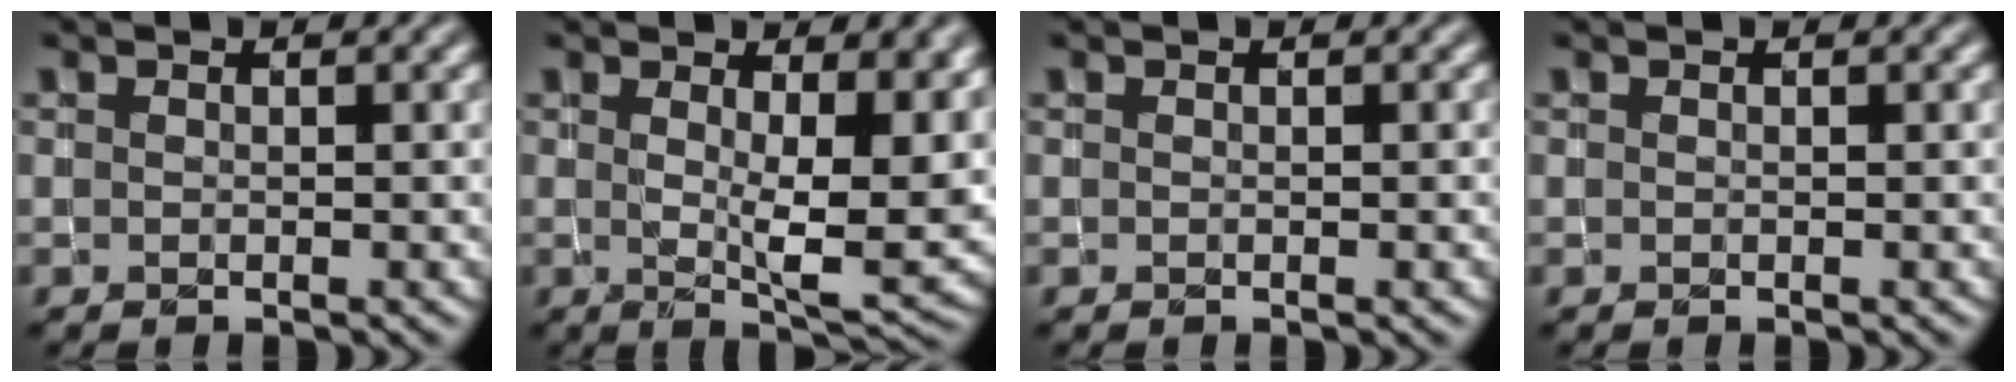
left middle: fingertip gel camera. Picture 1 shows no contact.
{"total": 8.5, "force": [2.2, 2.8, 7.7], "torque": [-0.103, -0.015, 0.038]}
{"total": 0.6, "force": [0.0, 0.2, 0.5], "torque": [-0.005, -0.001, 0.000]}
{"total": 0.0}